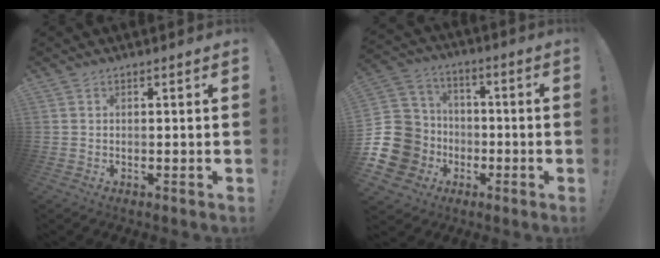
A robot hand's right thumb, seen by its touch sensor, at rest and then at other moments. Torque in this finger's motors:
{"motor_torque": [0.64, -0.43, 0.57, -0.61, 0.03]}